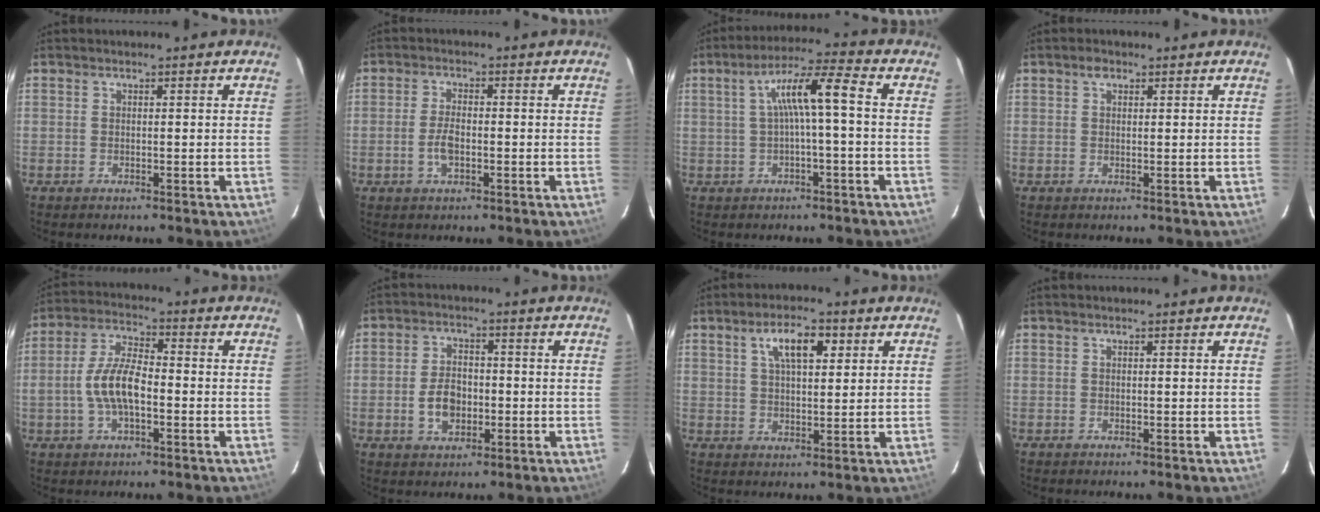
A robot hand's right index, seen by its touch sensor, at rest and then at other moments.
{"total": 4.1, "force": [-1.2, 2.0, 3.4], "torque": [-0.072, 0.001, -0.021]}
{"total": 7.7, "force": [0.0, 0.5, 7.7], "torque": [-0.143, 0.022, 0.006]}
{"total": 1.6, "force": [0.8, 1.1, 0.7], "torque": [-0.012, 0.007, 0.013]}
{"total": 9.1, "force": [-2.1, 3.8, 8.0], "torque": [-0.162, 0.010, -0.038]}
{"total": 8.1, "force": [-1.9, 5.0, 6.1], "torque": [-0.122, 0.010, -0.027]}
{"total": 7.2, "force": [3.1, 2.8, 5.8], "torque": [-0.101, 0.015, 0.055]}
{"total": 0.0}